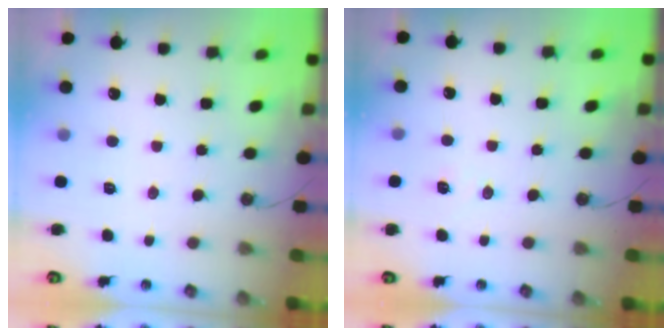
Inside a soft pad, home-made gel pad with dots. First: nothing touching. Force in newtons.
{"total": 5.6, "press": 4.0, "slide": 3.9}